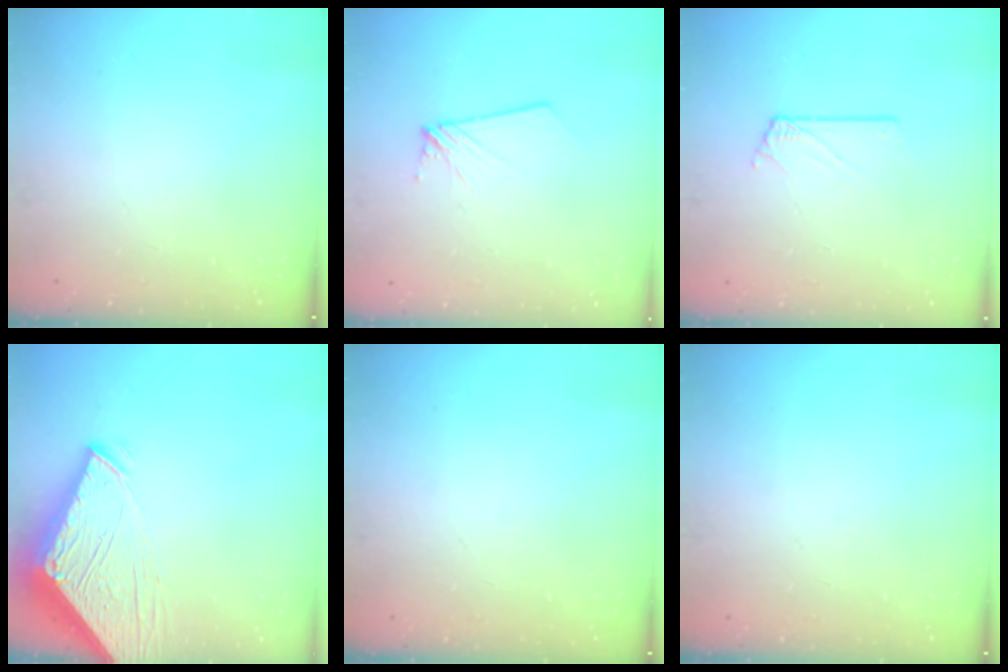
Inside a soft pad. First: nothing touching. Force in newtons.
{"total": 2.8, "press": 2.8, "slide": 0.4}
{"total": 1.4, "press": 1.4, "slide": 0.2}
{"total": 11.3, "press": 11.3, "slide": 1.1}
{"total": 0.0}
{"total": 0.0}